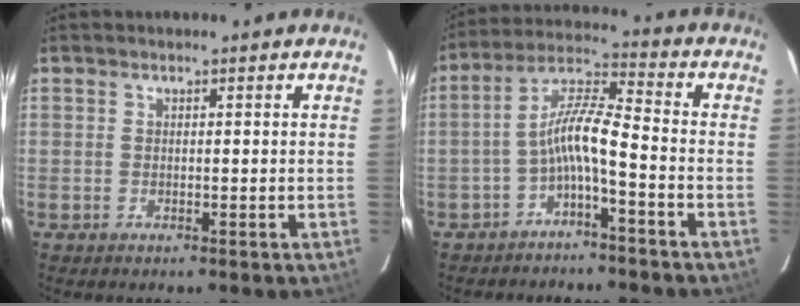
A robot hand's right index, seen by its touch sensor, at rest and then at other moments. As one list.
[{"total": 7.4, "force": [-3.4, 0.9, 6.5], "torque": [-0.152, 0.020, -0.064]}]